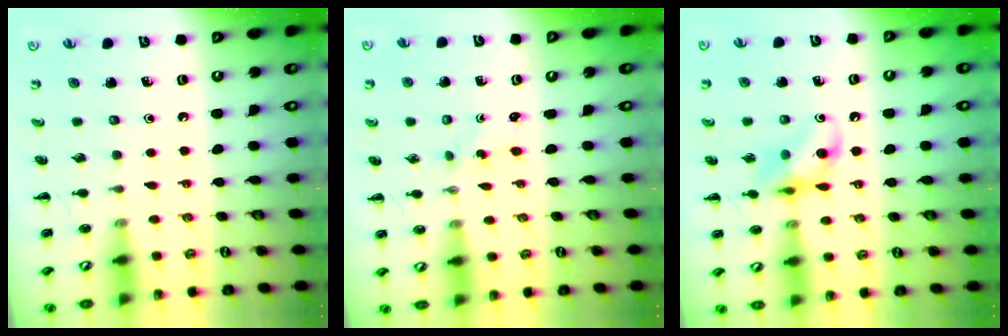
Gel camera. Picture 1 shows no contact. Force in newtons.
{"total": 1.7, "press": 1.5, "slide": 0.6}
{"total": 11.5, "press": 11.4, "slide": 1.8}